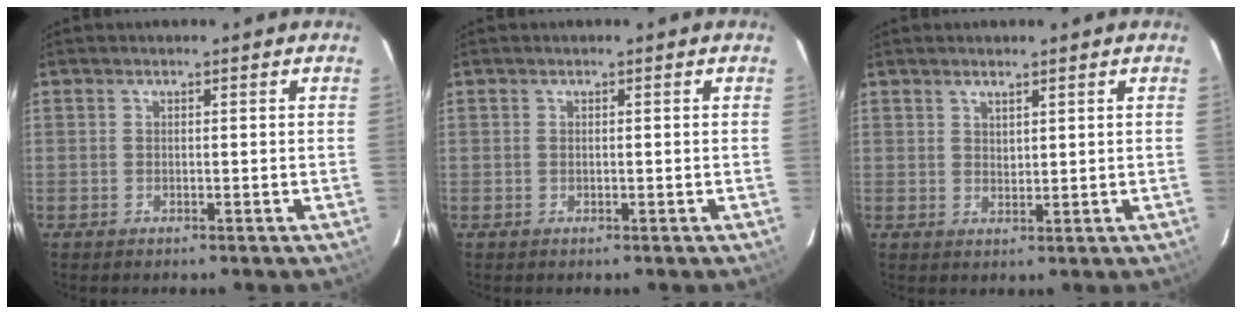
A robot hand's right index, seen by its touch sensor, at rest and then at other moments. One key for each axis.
{"total": 0.0}
{"total": 1.9, "fx": 1.6, "fy": 0.8, "fz": 0.8, "tx": -0.011, "ty": 0.002, "tz": 0.028}